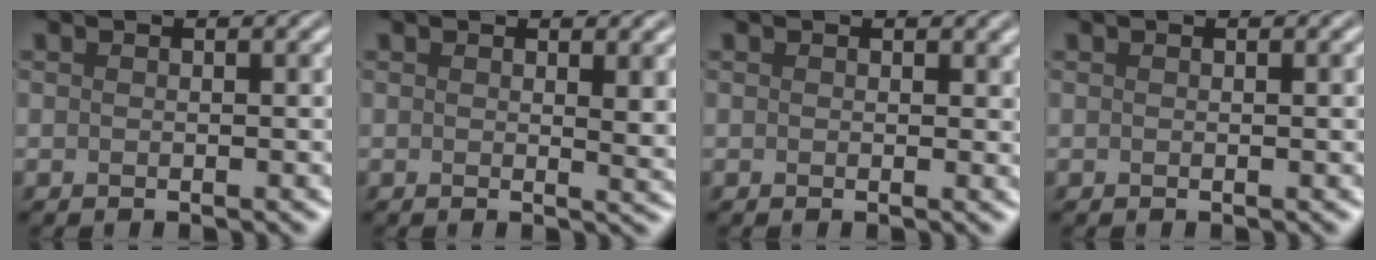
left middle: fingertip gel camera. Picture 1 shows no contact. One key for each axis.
{"total": 2.2, "fx": 0.7, "fy": 0.5, "fz": 2.1, "tx": -0.022, "ty": -0.005, "tz": 0.010}
{"total": 0.7, "fx": 0.4, "fy": 0.5, "fz": 0.4, "tx": -0.003, "ty": -0.002, "tz": 0.004}
{"total": 0.6, "fx": 0.0, "fy": 0.1, "fz": 0.6, "tx": -0.007, "ty": 0.002, "tz": 0.001}